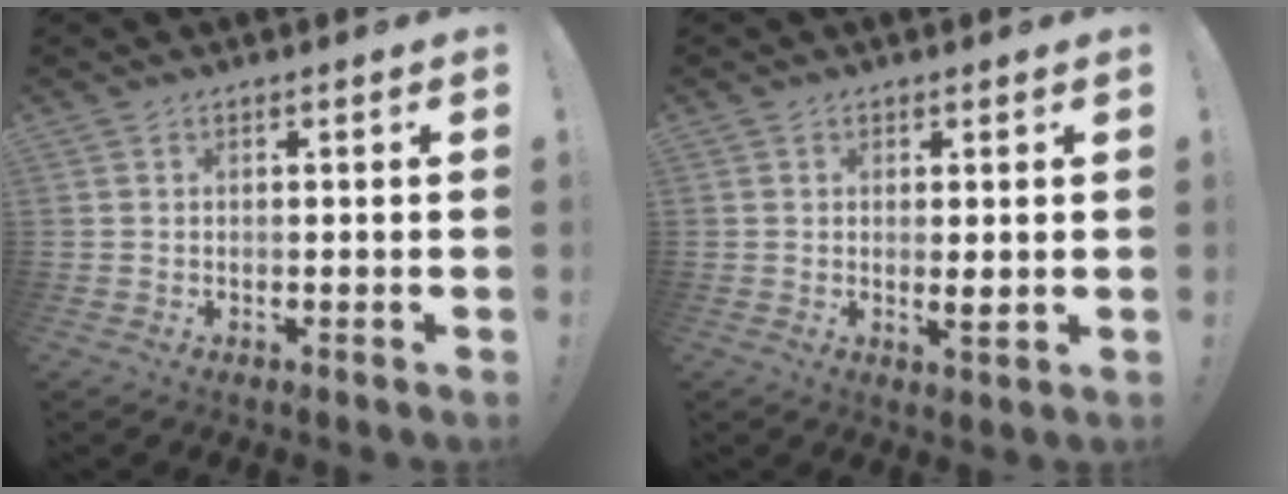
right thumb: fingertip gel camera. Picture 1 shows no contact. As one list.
[{"total": 3.0, "force": [0.4, 0.4, 2.9], "torque": [-0.032, -0.012, 0.005]}]